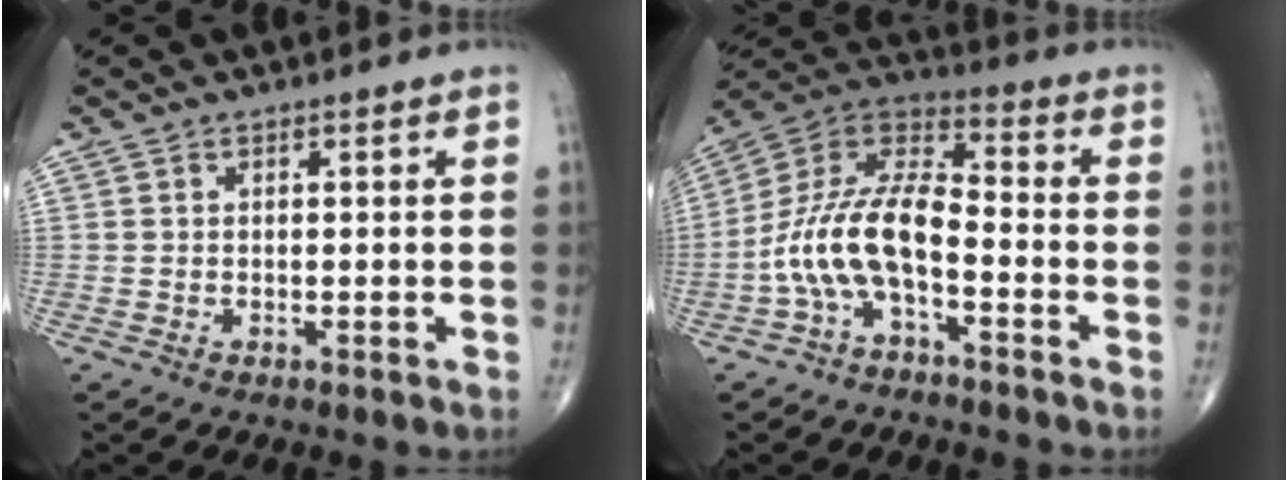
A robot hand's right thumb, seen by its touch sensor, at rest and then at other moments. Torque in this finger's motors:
{"motor_torque": [0.43, 0.28, 1.33, -0.52, 0.49]}